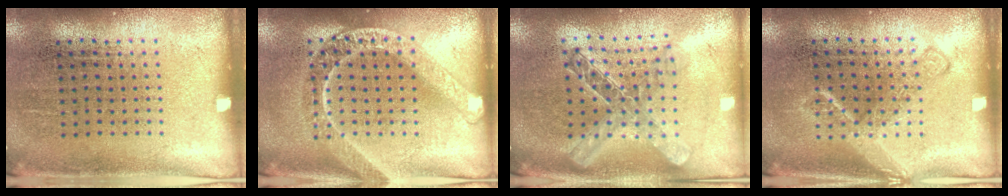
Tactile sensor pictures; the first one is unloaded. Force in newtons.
{"total": 1.8, "press": 1.8, "slide": 0.2}
{"total": 2.0, "press": 1.7, "slide": 1.1}
{"total": 2.1, "press": 2.1, "slide": 0.3}